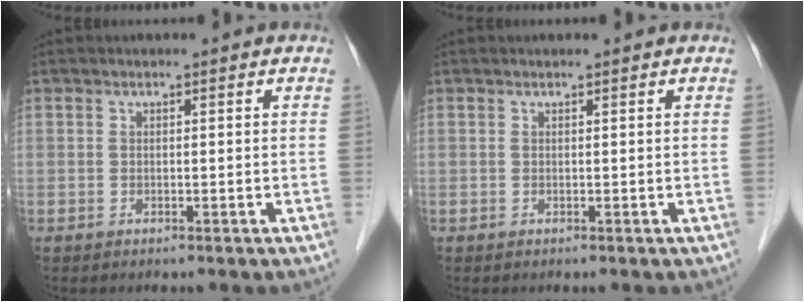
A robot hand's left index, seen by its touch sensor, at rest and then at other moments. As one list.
[{"total": 0.0}]